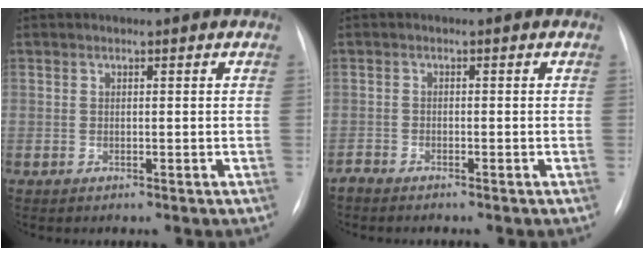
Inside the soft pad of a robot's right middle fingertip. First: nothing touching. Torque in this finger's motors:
{"motor_torque": [0.07, -0.08, -0.01, 0.01]}